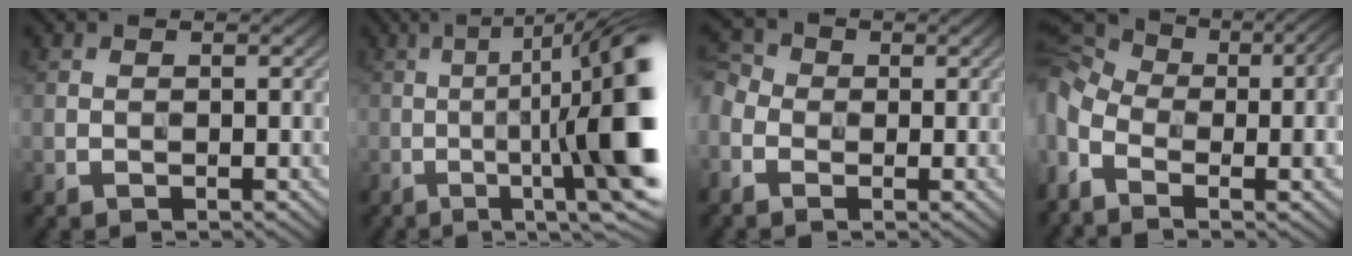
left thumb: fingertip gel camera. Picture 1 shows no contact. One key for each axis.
{"total": 15.7, "fx": -1.6, "fy": 3.0, "fz": 15.4, "tx": -0.197, "ty": 0.010, "tz": -0.014}
{"total": 4.4, "fx": -1.3, "fy": 3.5, "fz": 2.4, "tx": -0.075, "ty": 0.000, "tz": -0.034}
{"total": 14.5, "fx": -4.4, "fy": 8.0, "fz": 11.2, "tx": -0.255, "ty": -0.020, "tz": -0.061}